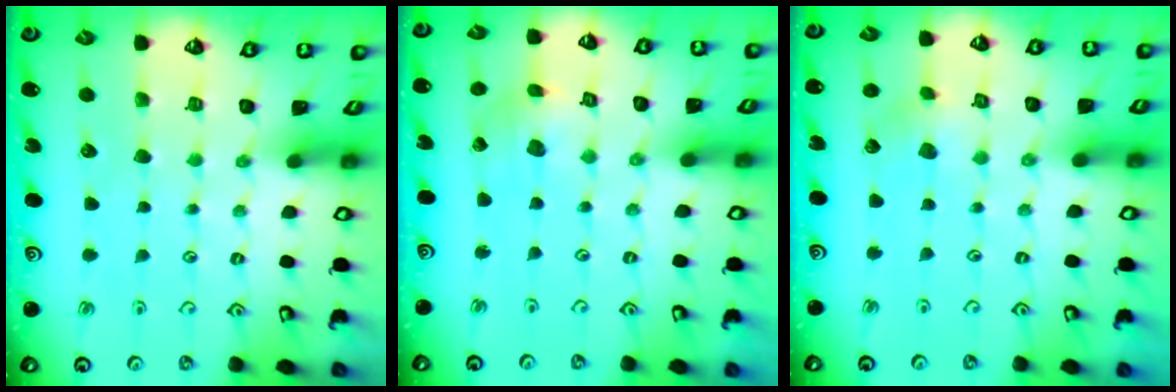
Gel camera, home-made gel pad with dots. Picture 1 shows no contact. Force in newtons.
{"total": 2.2, "press": 2.2, "slide": 0.4}
{"total": 3.8, "press": 3.8, "slide": 0.4}